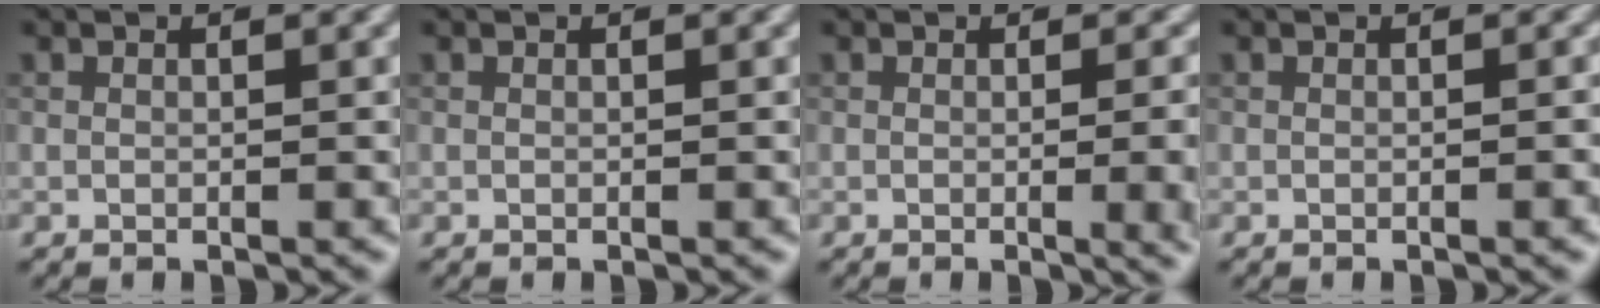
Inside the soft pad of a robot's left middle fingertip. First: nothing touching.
{"total": 0.0}
{"total": 6.8, "force": [-0.7, 3.3, 5.9], "torque": [-0.016, 0.016, 0.007]}
{"total": 1.5, "force": [-0.3, 0.6, 1.3], "torque": [-0.007, 0.012, -0.007]}